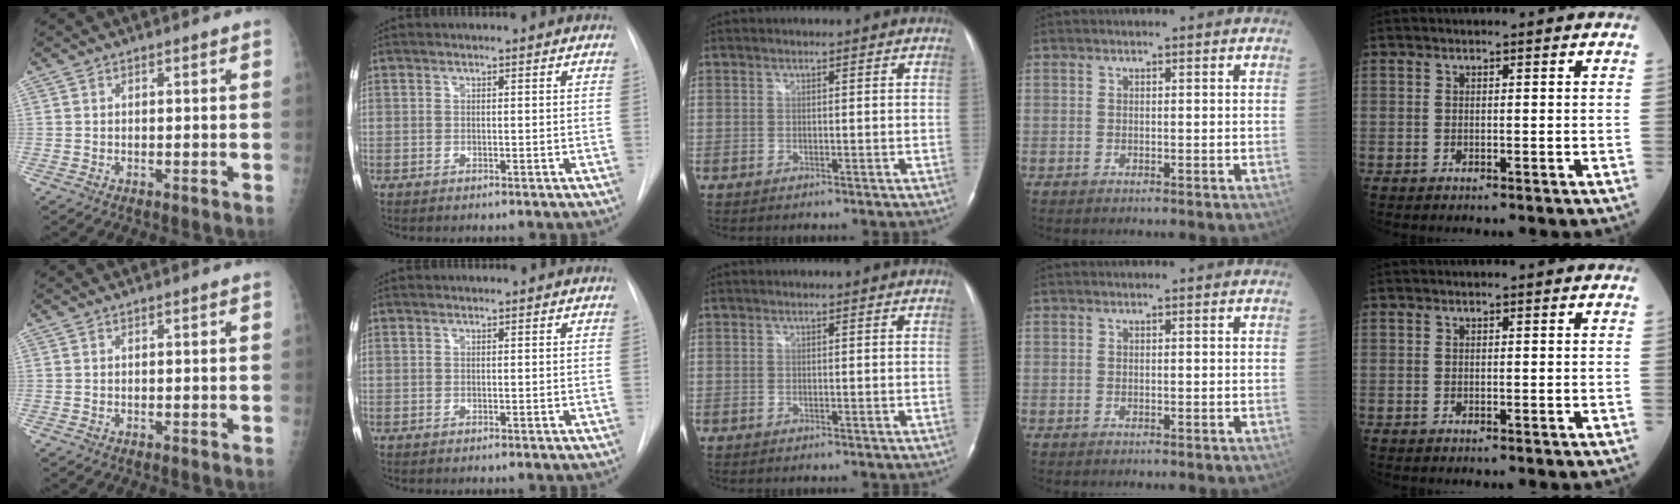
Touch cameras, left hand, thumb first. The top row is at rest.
{}